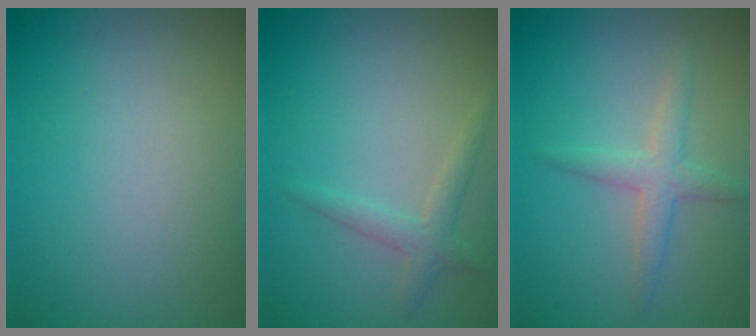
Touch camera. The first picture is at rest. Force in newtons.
{"total": 1.7, "press": 1.7, "slide": 0.0}
{"total": 2.4, "press": 2.4, "slide": 0.0}